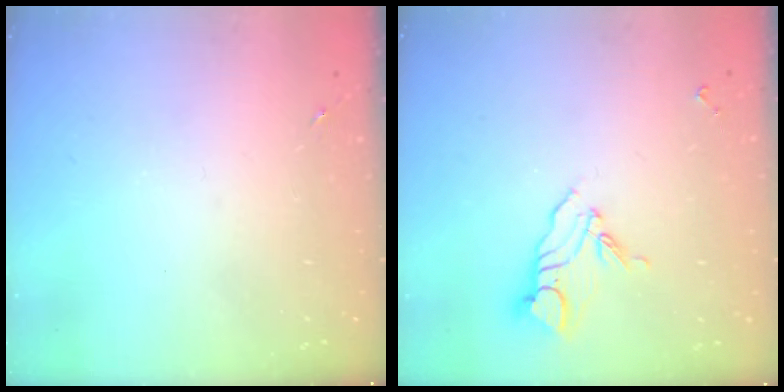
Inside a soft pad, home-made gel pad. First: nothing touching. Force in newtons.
{"total": 8.5, "press": 8.4, "slide": 0.9}